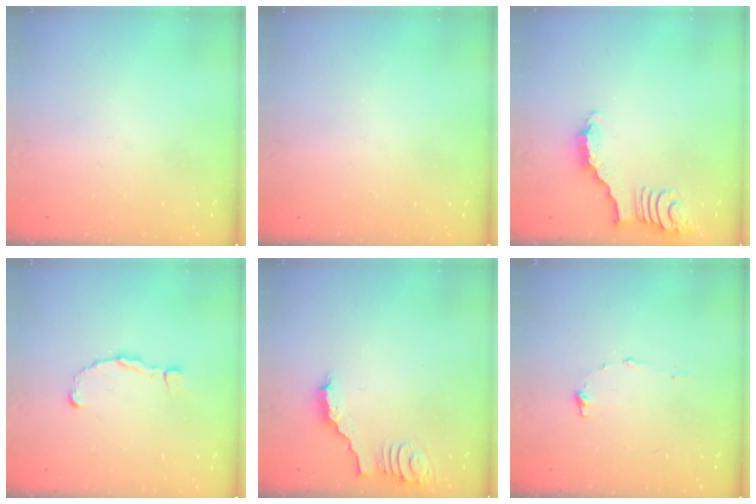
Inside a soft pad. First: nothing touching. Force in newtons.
{"total": 1.6, "press": 1.5, "slide": 0.3}
{"total": 2.2, "press": 2.2, "slide": 0.4}
{"total": 2.6, "press": 2.6, "slide": 0.2}
{"total": 3.9, "press": 3.9, "slide": 0.3}
{"total": 5.6, "press": 5.6, "slide": 0.5}